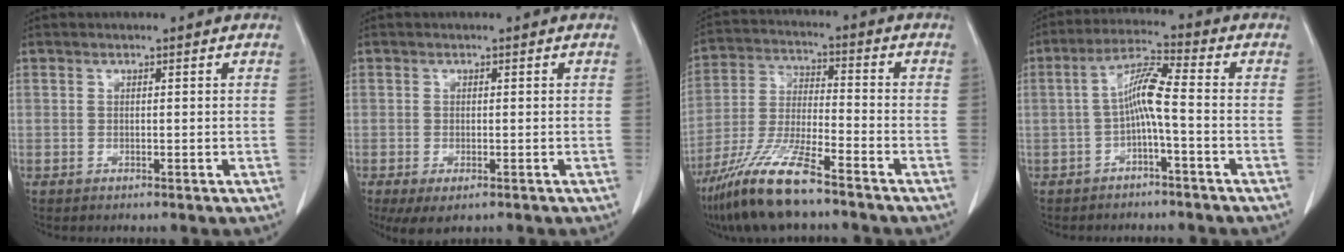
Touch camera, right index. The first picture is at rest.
{"total": 4.3, "force": [-2.7, 1.6, 3.0], "torque": [-0.048, -0.012, -0.040]}
{"total": 12.8, "force": [-9.3, 1.3, 8.7], "torque": [-0.182, -0.027, -0.174]}
{"total": 6.3, "force": [-1.1, 0.2, 6.2], "torque": [-0.120, 0.019, -0.022]}